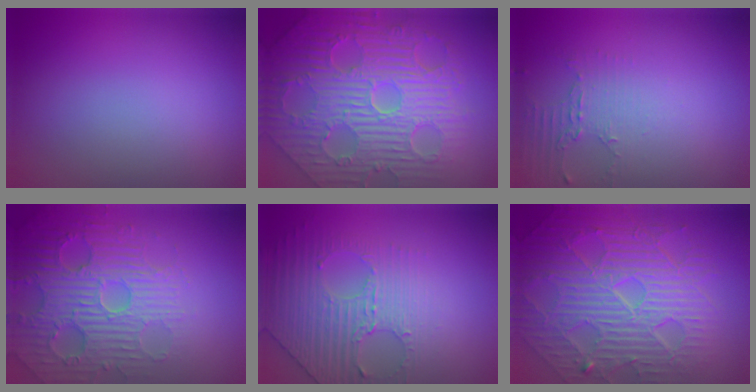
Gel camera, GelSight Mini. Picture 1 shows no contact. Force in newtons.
{"total": 12.0, "press": 8.0, "slide": 8.9}
{"total": 2.2, "press": 1.6, "slide": 1.5}
{"total": 5.3, "press": 5.2, "slide": 1.2}
{"total": 3.8, "press": 3.6, "slide": 1.3}
{"total": 10.7, "press": 7.0, "slide": 8.1}